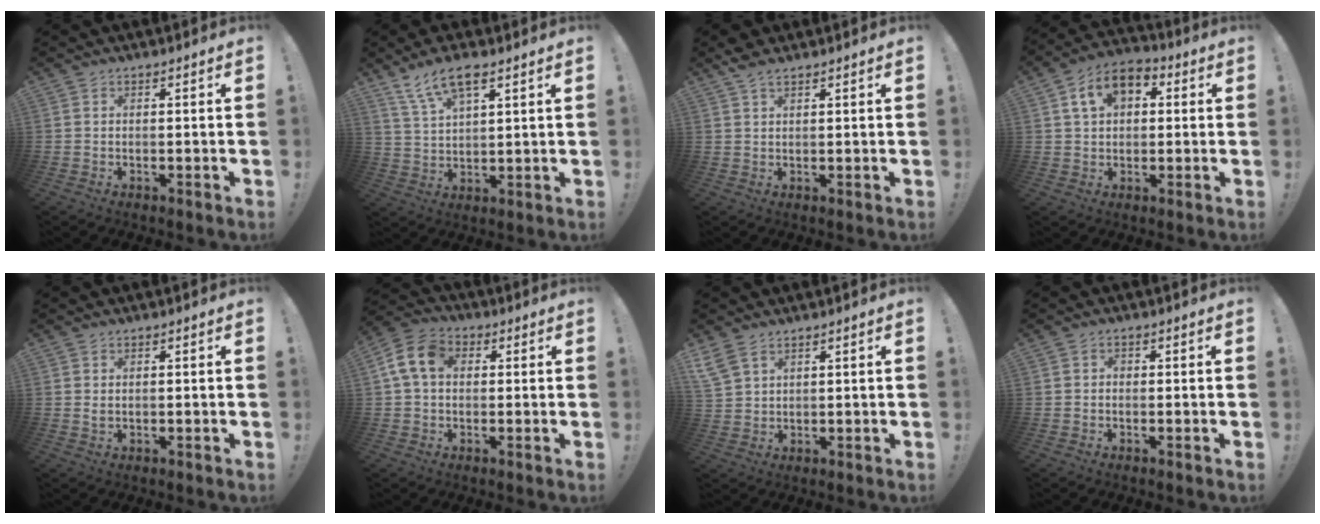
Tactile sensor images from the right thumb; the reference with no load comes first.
{"total": 9.8, "force": [6.3, 3.6, 6.6], "torque": [-0.123, -0.019, 0.118]}
{"total": 3.4, "force": [2.6, 1.1, 1.9], "torque": [-0.025, -0.013, 0.047]}
{"total": 10.5, "force": [3.8, 7.1, 6.8], "torque": [-0.112, 0.007, 0.075]}
{"total": 0.9, "force": [0.3, 0.4, 0.7], "torque": [-0.008, -0.002, 0.004]}
{"total": 10.2, "force": [2.1, 7.1, 7.0], "torque": [-0.139, 0.016, 0.045]}
{"total": 5.7, "force": [4.0, 3.1, 2.6], "torque": [-0.055, -0.012, 0.083]}
{"total": 1.1, "force": [-0.6, 0.8, 0.5], "torque": [-0.016, 0.007, -0.010]}